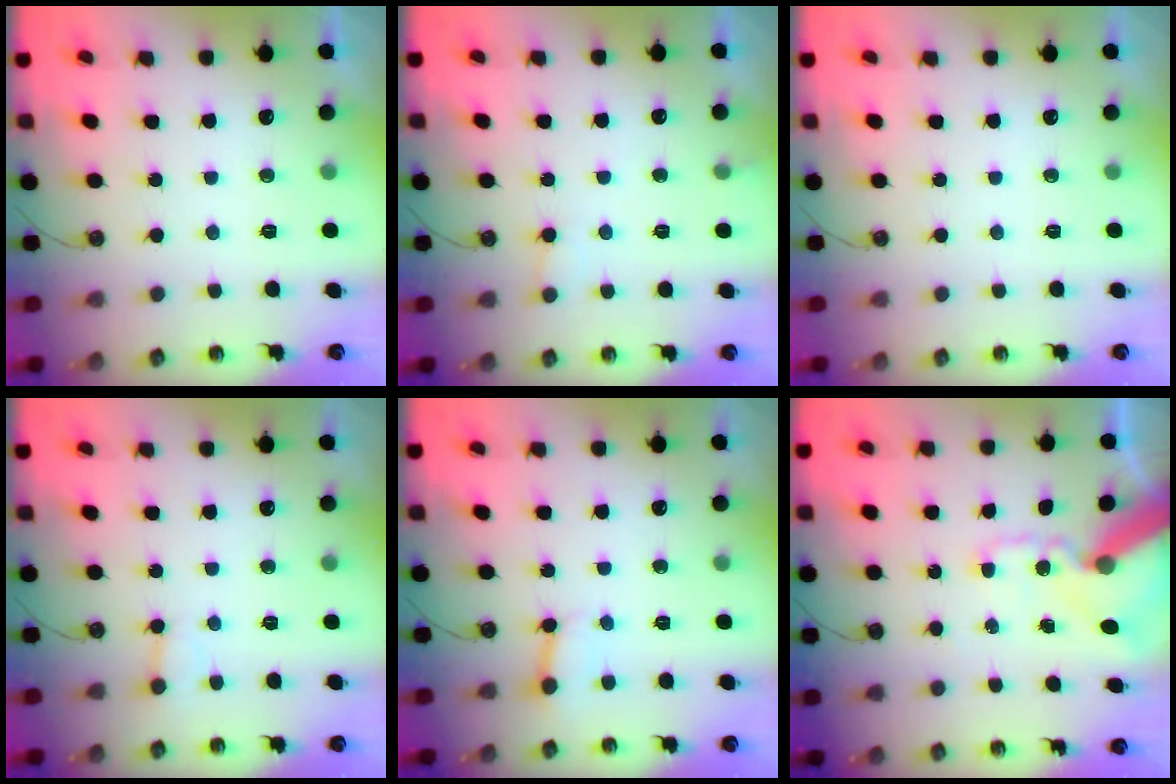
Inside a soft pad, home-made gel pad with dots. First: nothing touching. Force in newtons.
{"total": 5.7, "press": 5.7, "slide": 0.5}
{"total": 0.0}
{"total": 3.7, "press": 3.7, "slide": 0.3}
{"total": 2.9, "press": 2.9, "slide": 0.2}
{"total": 15.3, "press": 15.1, "slide": 2.4}